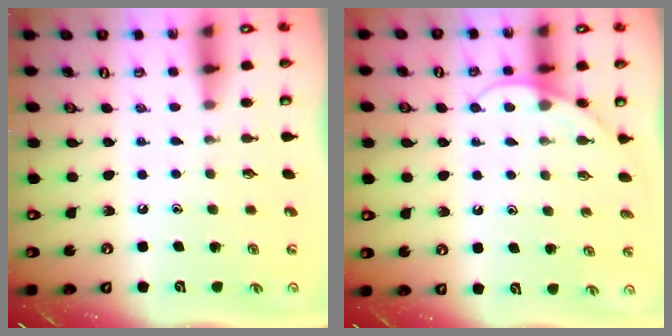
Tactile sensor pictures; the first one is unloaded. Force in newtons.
{"total": 6.5, "press": 6.5, "slide": 0.5}